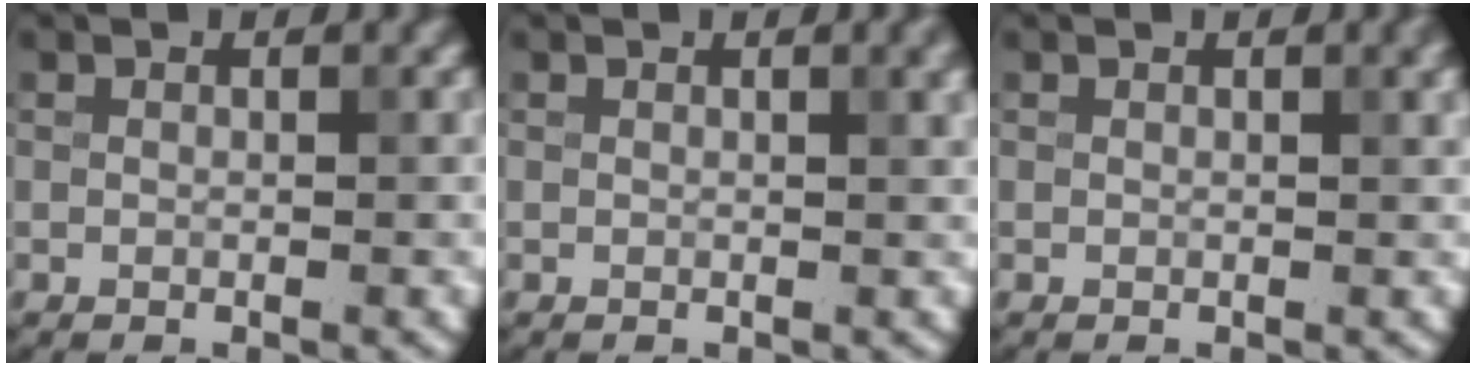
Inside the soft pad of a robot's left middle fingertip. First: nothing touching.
{"total": 2.2, "force": [0.9, 0.7, 1.8], "torque": [-0.014, 0.006, 0.010]}
{"total": 1.9, "force": [0.8, 0.6, 1.5], "torque": [-0.013, 0.006, 0.009]}